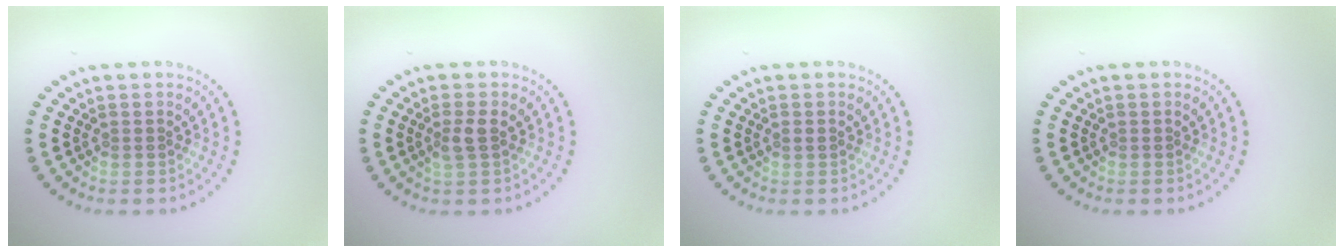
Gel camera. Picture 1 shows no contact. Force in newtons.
{"total": 1.5, "press": 1.4, "slide": 0.6}
{"total": 0.7, "press": 0.7, "slide": 0.1}
{"total": 0.0}